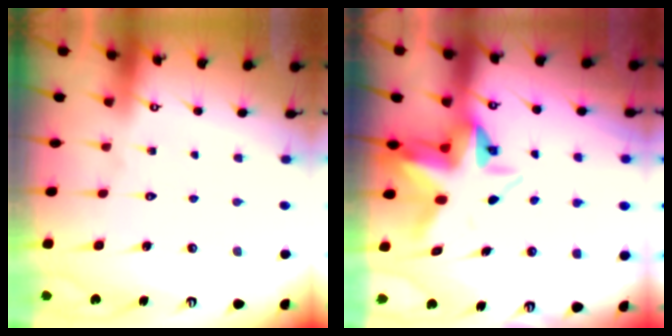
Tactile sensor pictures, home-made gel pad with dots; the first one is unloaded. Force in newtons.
{"total": 6.9, "press": 6.7, "slide": 1.5}